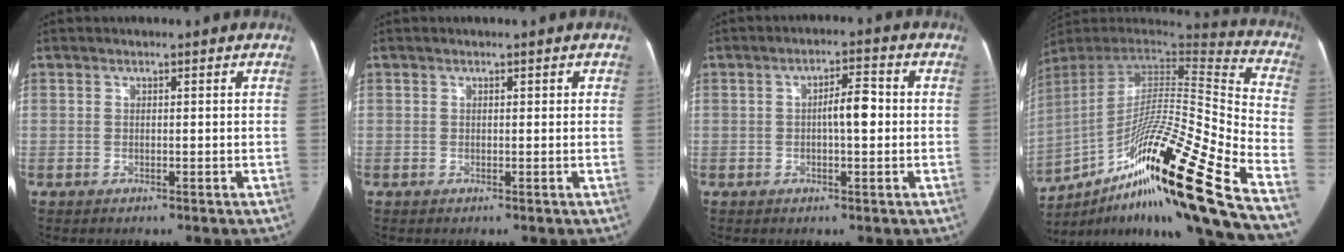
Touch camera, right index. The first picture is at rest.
{"total": 0.6, "force": [0.2, 0.4, 0.3], "torque": [0.003, 0.010, 0.001]}
{"total": 4.6, "force": [-0.1, 1.2, 4.4], "torque": [-0.072, 0.013, -0.004]}
{"total": 31.4, "force": [-17.4, 0.9, 26.1], "torque": [-0.386, -0.017, -0.304]}